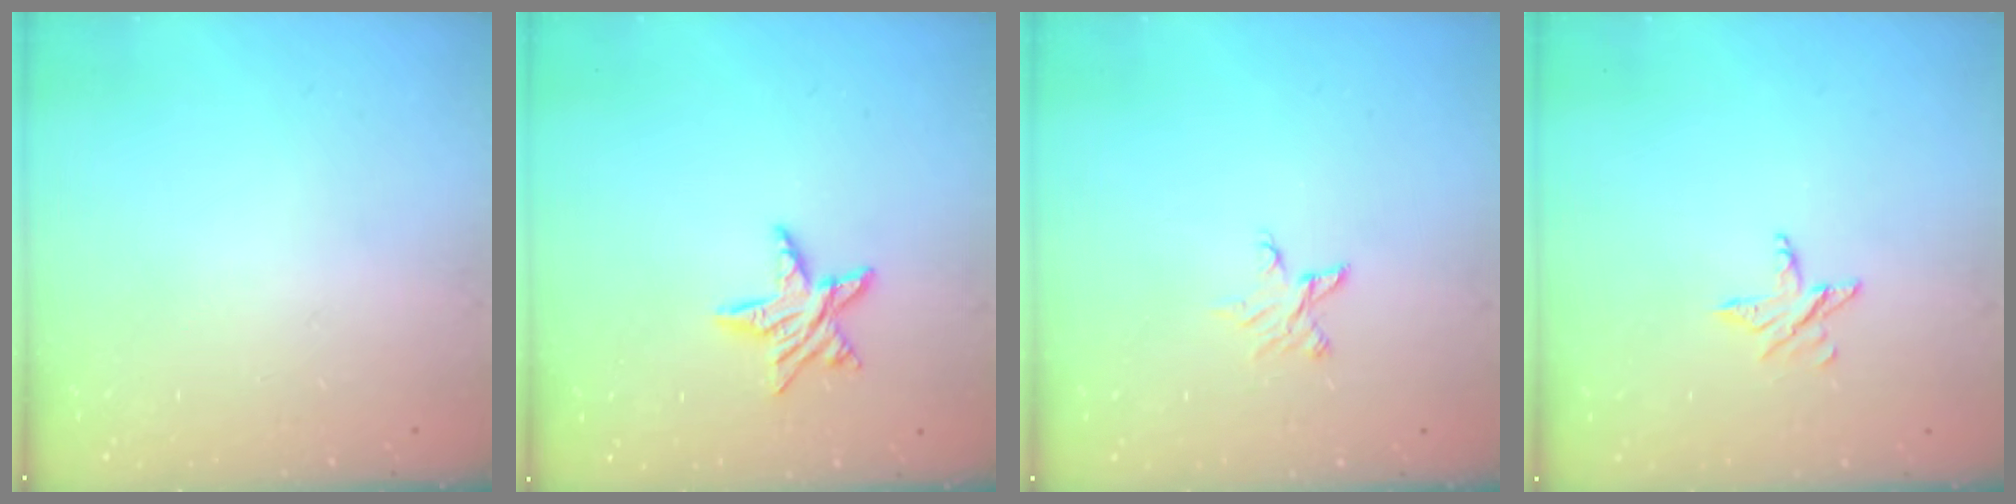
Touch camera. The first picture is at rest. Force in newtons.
{"total": 7.9, "press": 7.9, "slide": 0.5}
{"total": 2.9, "press": 2.9, "slide": 0.2}
{"total": 3.8, "press": 3.7, "slide": 0.3}